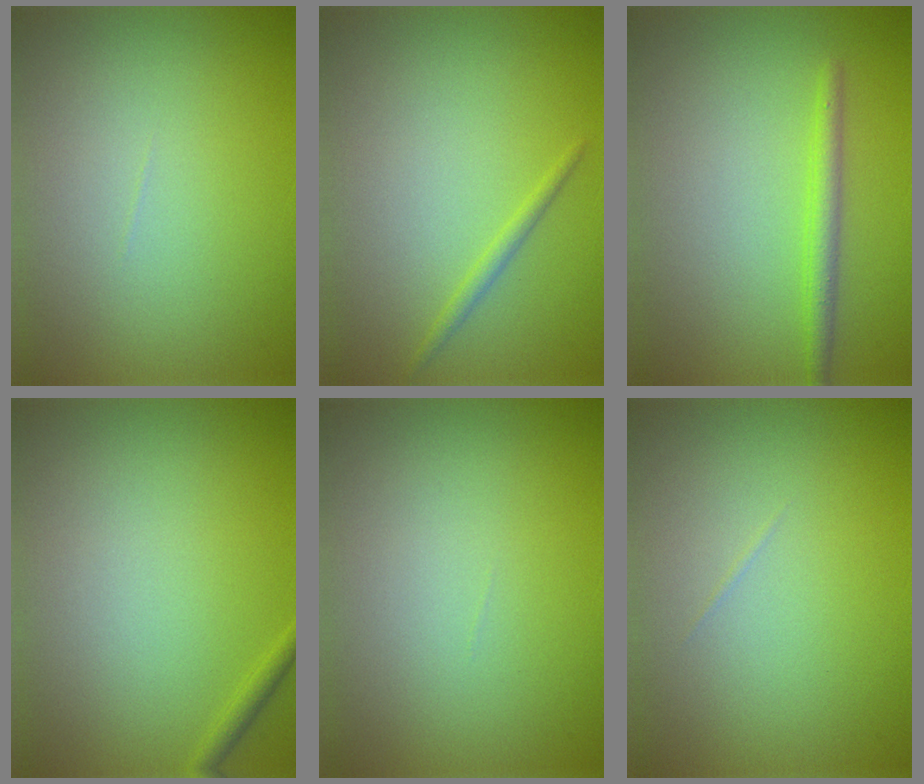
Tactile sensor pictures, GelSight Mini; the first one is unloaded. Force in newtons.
{"total": 1.0, "press": 1.0, "slide": 0.0}
{"total": 1.9, "press": 1.9, "slide": 0.2}
{"total": 0.9, "press": 0.9, "slide": 0.1}
{"total": 0.0}
{"total": 0.0}